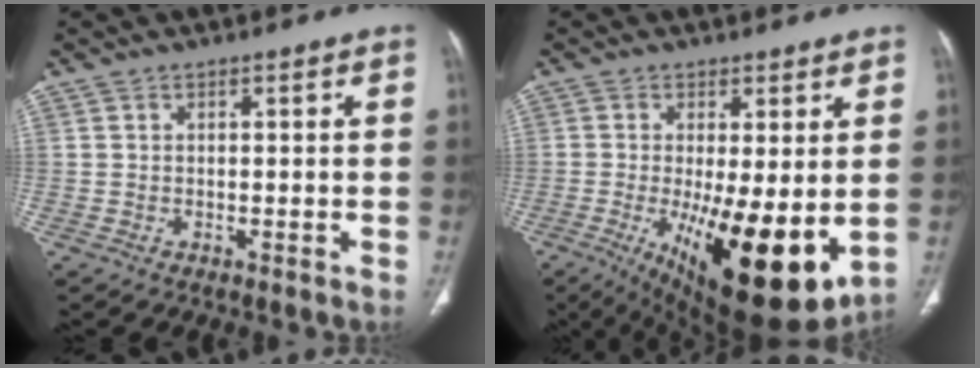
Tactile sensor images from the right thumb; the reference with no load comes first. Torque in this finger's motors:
{"motor_torque": [2.36, 2.65, 1.46, -1.31, 0.58]}